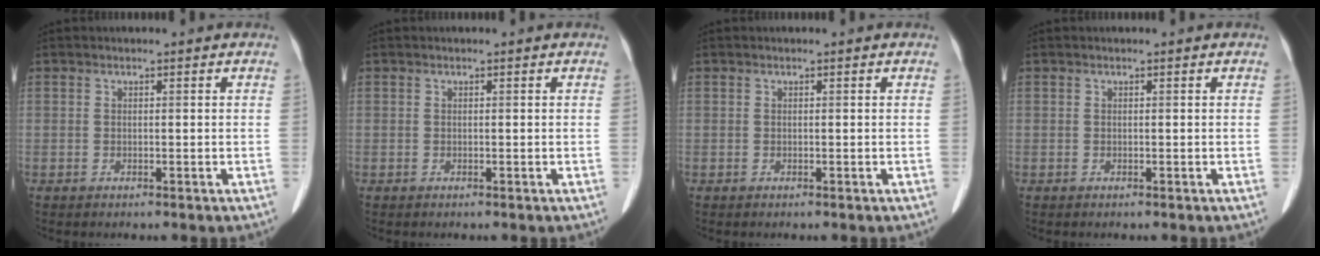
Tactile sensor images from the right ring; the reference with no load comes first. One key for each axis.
{"total": 0.0}
{"total": 0.0}
{"total": 0.0}